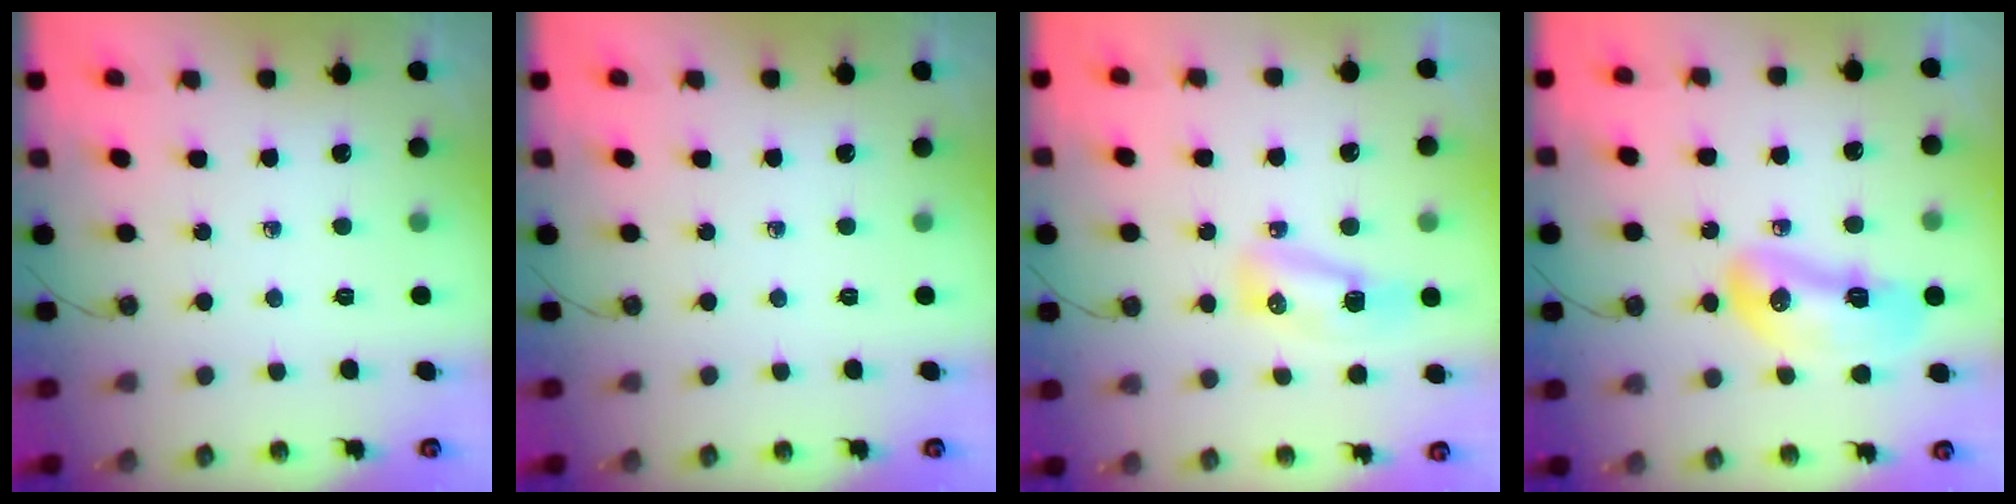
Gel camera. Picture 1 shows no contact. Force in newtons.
{"total": 0.0}
{"total": 16.3, "press": 10.8, "slide": 12.2}
{"total": 12.6, "press": 12.6, "slide": 1.3}